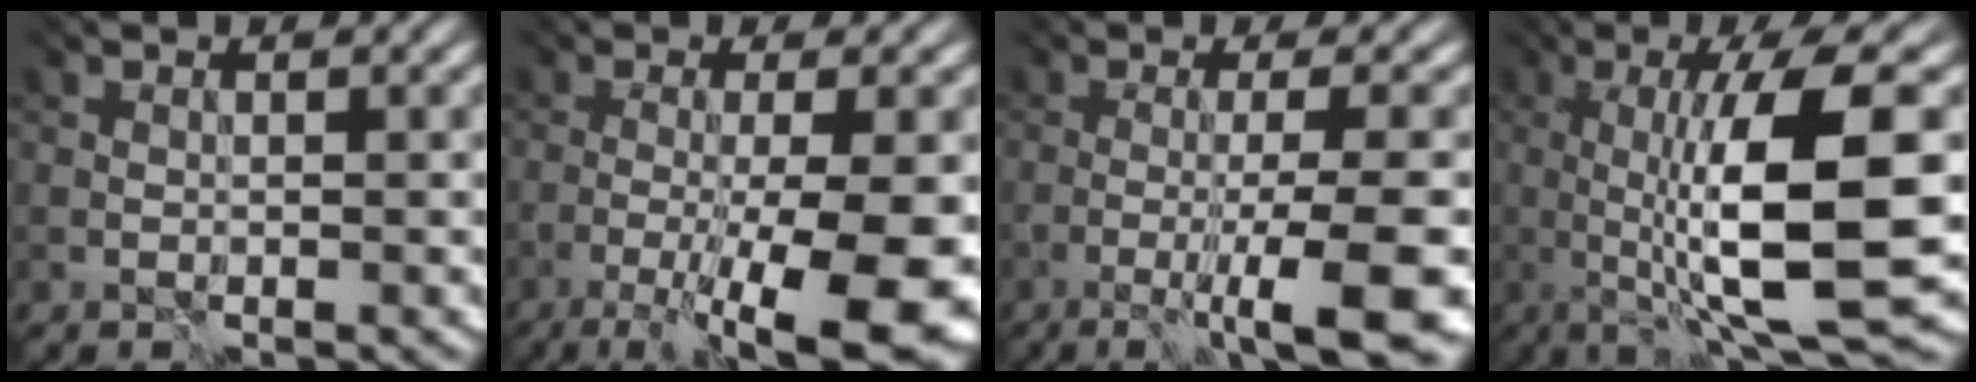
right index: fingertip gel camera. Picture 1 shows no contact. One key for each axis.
{"total": 9.6, "fx": -3.3, "fy": 1.6, "fz": 8.9, "tx": -0.131, "ty": -0.020, "tz": -0.045}
{"total": 7.5, "fx": -3.2, "fy": 0.7, "fz": 6.7, "tx": -0.083, "ty": -0.014, "tz": -0.053}
{"total": 10.7, "fx": -0.8, "fy": 2.0, "fz": 10.5, "tx": -0.151, "ty": -0.007, "tz": -0.012}